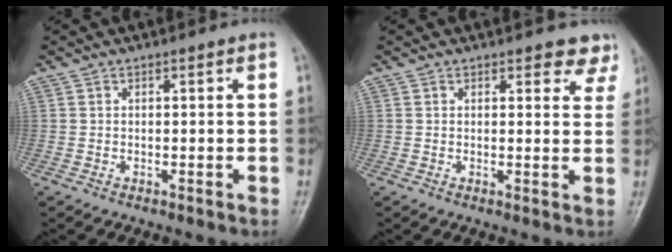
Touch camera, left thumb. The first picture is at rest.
{"total": 4.2, "force": [3.5, 2.1, 1.3], "torque": [0.017, -0.018, 0.026]}